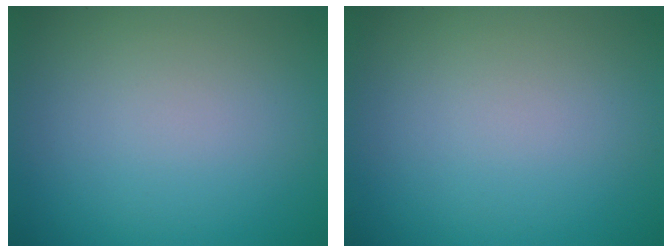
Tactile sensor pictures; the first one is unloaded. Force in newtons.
{"total": 0.0}